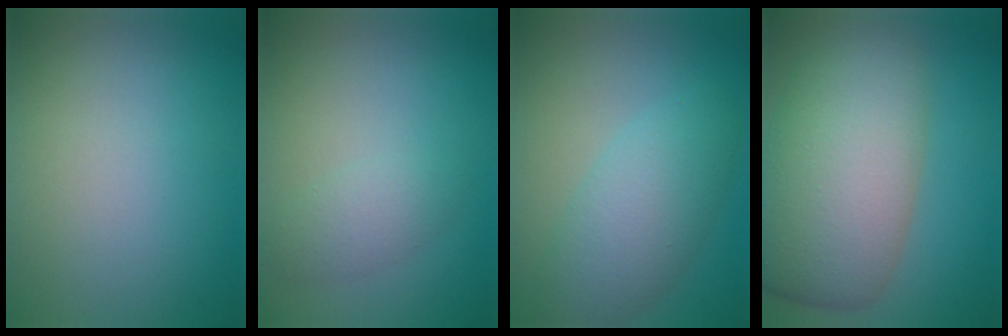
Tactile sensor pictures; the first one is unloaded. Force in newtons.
{"total": 1.8, "press": 1.8, "slide": 0.0}
{"total": 5.0, "press": 5.0, "slide": 0.3}
{"total": 10.5, "press": 10.5, "slide": 0.7}